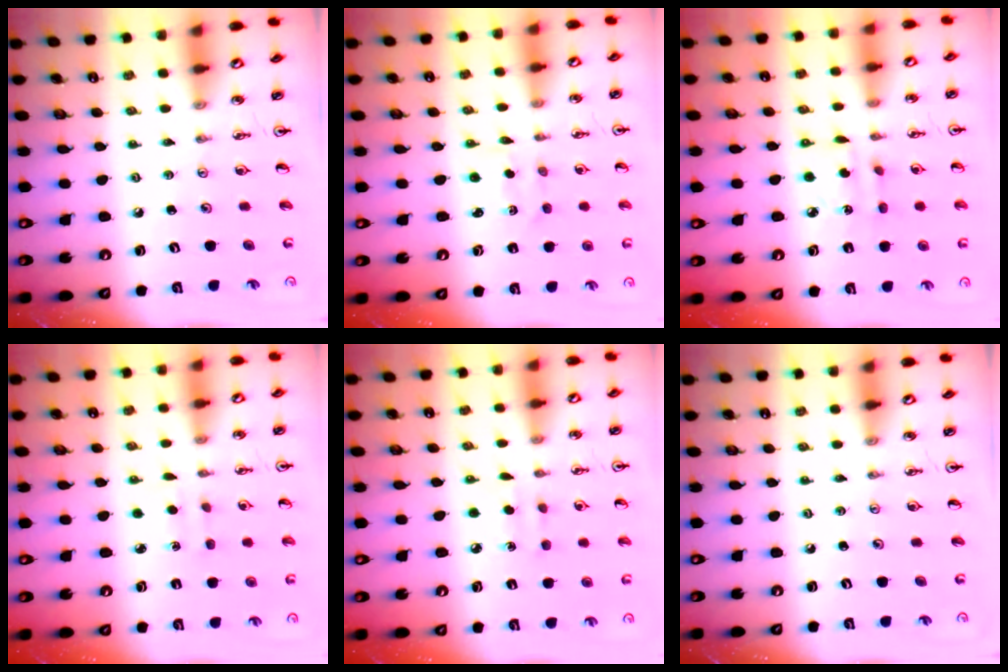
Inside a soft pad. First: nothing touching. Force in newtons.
{"total": 1.5, "press": 1.3, "slide": 0.7}
{"total": 4.9, "press": 4.9, "slide": 0.2}
{"total": 2.9, "press": 2.9, "slide": 0.5}
{"total": 4.2, "press": 4.1, "slide": 0.3}
{"total": 0.0}